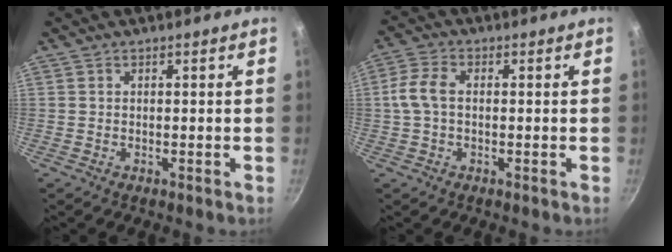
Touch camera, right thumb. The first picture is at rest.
{"total": 5.4, "force": [0.1, 3.3, 4.2], "torque": [-0.098, 0.016, -0.002]}